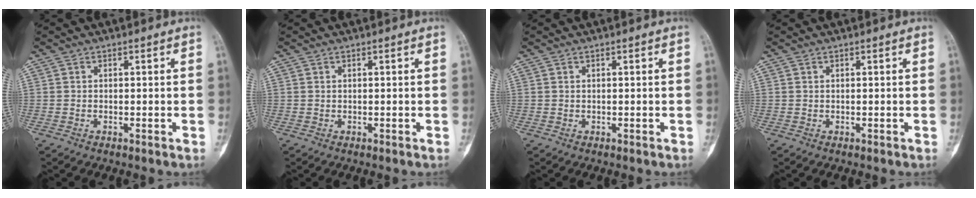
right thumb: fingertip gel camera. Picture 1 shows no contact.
{"total": 0.0}
{"total": 0.0}
{"total": 0.0}